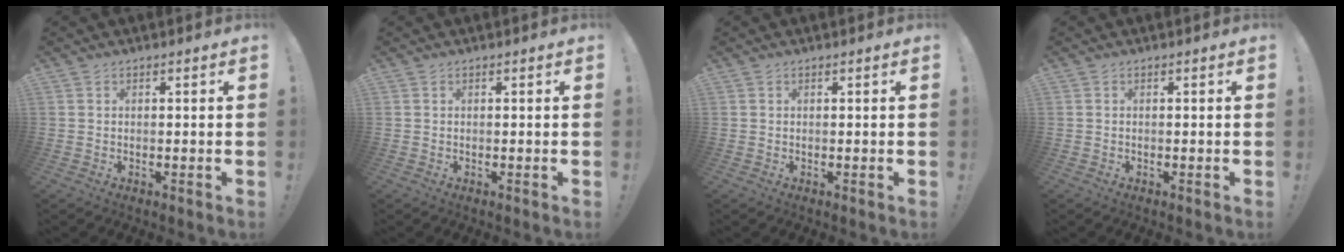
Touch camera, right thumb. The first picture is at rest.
{"total": 0.0}
{"total": 0.0}
{"total": 0.0}